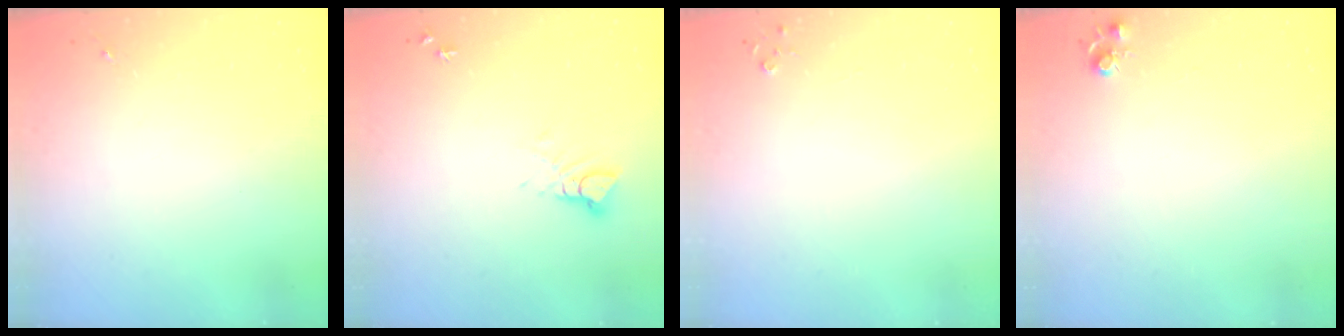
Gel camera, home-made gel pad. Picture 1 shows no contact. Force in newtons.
{"total": 4.1, "press": 4.1, "slide": 0.2}
{"total": 2.7, "press": 2.7, "slide": 0.3}
{"total": 5.1, "press": 5.0, "slide": 0.5}